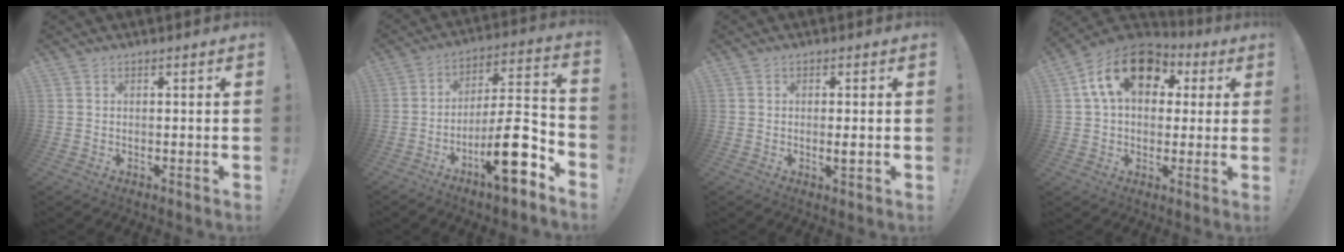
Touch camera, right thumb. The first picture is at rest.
{"total": 17.2, "force": [-8.6, 4.6, 14.2], "torque": [-0.216, 0.056, -0.131]}
{"total": 2.2, "force": [-0.2, 0.2, 2.1], "torque": [-0.026, -0.005, -0.007]}
{"total": 17.3, "force": [6.5, 11.4, 11.2], "torque": [-0.186, -0.007, 0.116]}